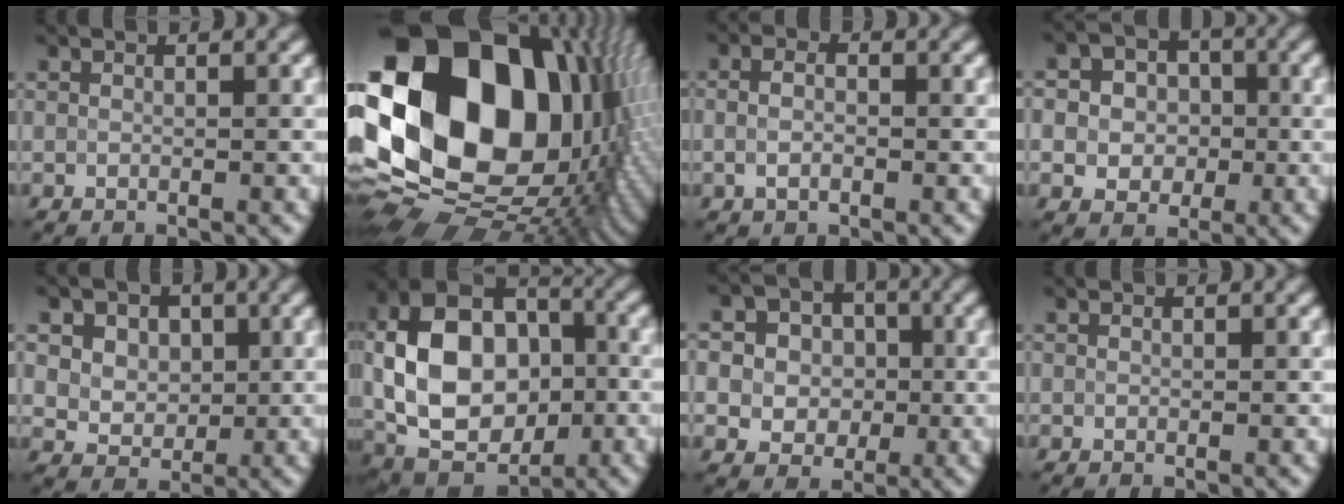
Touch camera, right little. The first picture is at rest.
{"total": 22.2, "force": [3.4, 15.5, 15.5], "torque": [-0.315, -0.004, 0.082]}
{"total": 1.8, "force": [-0.3, 1.0, 1.5], "torque": [-0.034, 0.003, -0.009]}
{"total": 5.5, "force": [-0.2, 5.1, 2.2], "torque": [-0.029, 0.013, -0.019]}
{"total": 7.3, "force": [3.0, 5.5, 3.7], "torque": [-0.061, 0.024, 0.034]}
{"total": 13.7, "force": [0.0, 9.5, 9.8], "torque": [-0.200, 0.007, -0.002]}
{"total": 6.4, "force": [0.4, 6.0, 2.3], "torque": [-0.036, 0.022, -0.016]}
{"total": 0.0}